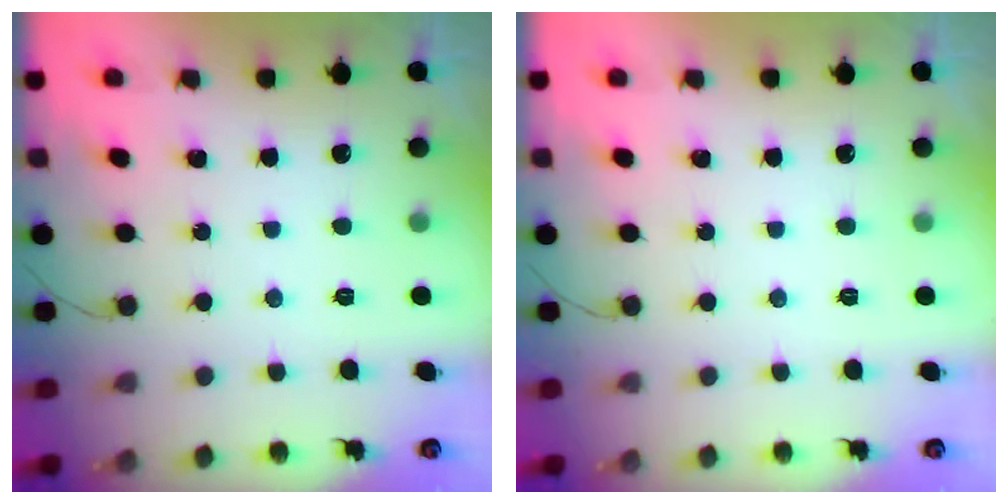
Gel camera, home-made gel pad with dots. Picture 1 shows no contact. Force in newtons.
{"total": 0.0}